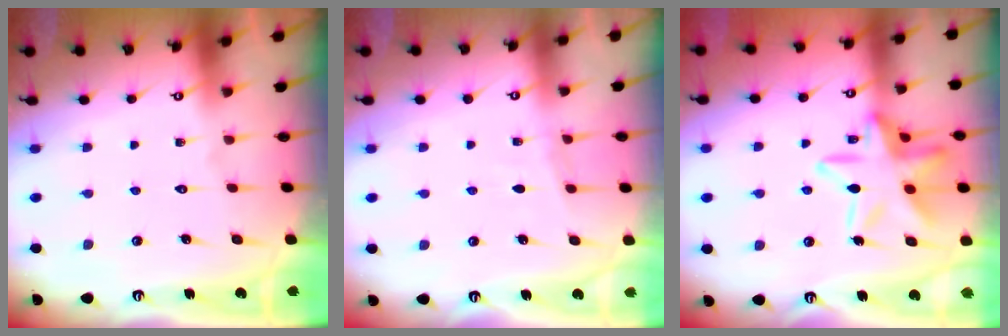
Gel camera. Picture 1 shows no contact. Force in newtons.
{"total": 3.0, "press": 3.0, "slide": 0.4}
{"total": 16.6, "press": 16.6, "slide": 1.2}